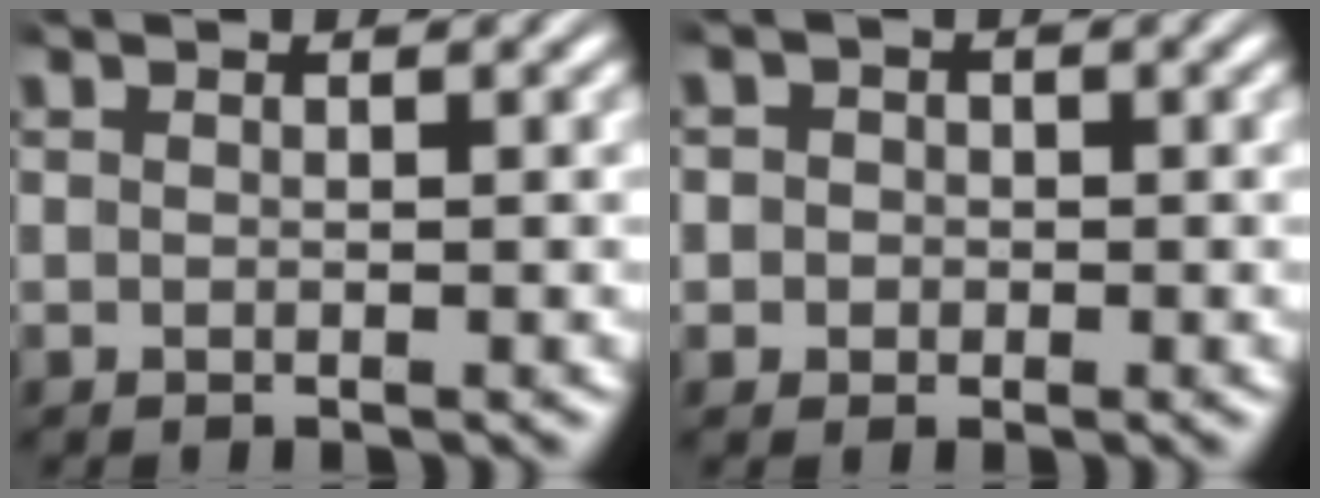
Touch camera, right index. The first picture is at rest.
{"total": 2.8, "force": [-0.5, 2.7, 0.4], "torque": [-0.013, -0.005, -0.014]}